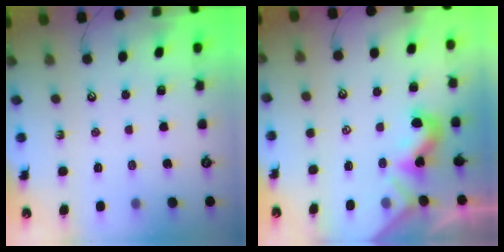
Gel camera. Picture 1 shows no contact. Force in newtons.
{"total": 1.8, "press": 1.8, "slide": 0.5}